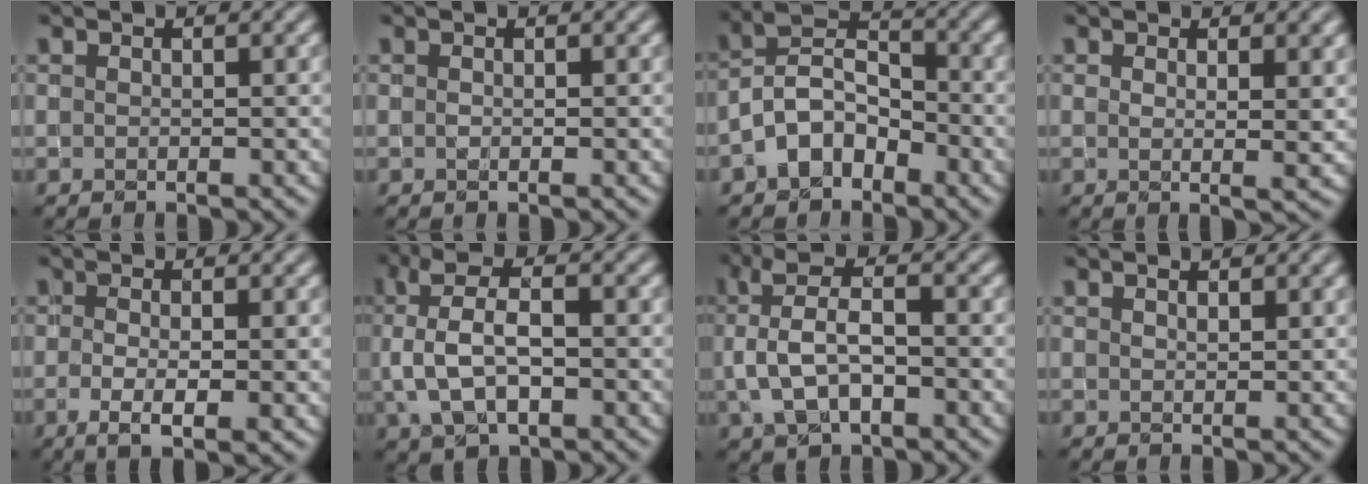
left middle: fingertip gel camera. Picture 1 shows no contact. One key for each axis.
{"total": 0.0}
{"total": 4.7, "fx": -2.6, "fy": 2.9, "fz": 2.6, "tx": -0.042, "ty": 0.014, "tz": -0.059}
{"total": 3.0, "fx": 1.0, "fy": 0.9, "fz": 2.7, "tx": -0.029, "ty": -0.003, "tz": 0.016}
{"total": 3.5, "fx": -0.7, "fy": 1.0, "fz": 3.2, "tx": -0.061, "ty": -0.009, "tz": -0.010}
{"total": 5.9, "fx": 0.4, "fy": 3.2, "fz": 4.9, "tx": -0.096, "ty": 0.010, "tz": 0.005}
{"total": 4.9, "fx": 0.0, "fy": 2.7, "fz": 4.0, "tx": -0.082, "ty": 0.012, "tz": -0.003}
{"total": 0.8, "fx": 0.8, "fy": 0.2, "fz": 0.4, "tx": -0.004, "ty": 0.004, "tz": 0.013}